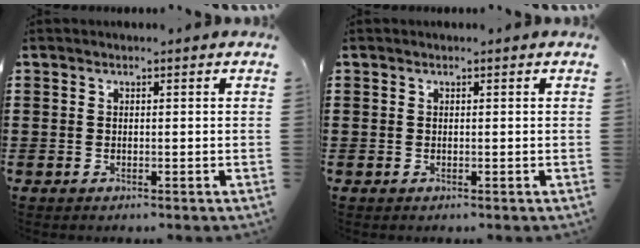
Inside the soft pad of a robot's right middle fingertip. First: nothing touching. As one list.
[{"total": 0.0}]